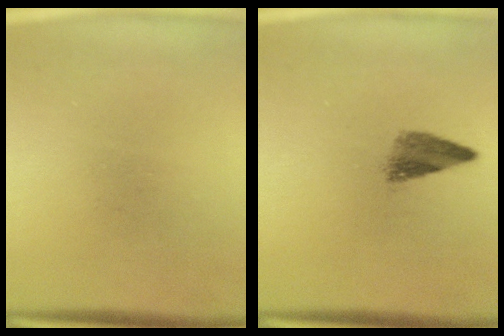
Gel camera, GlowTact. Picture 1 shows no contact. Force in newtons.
{"total": 3.5}